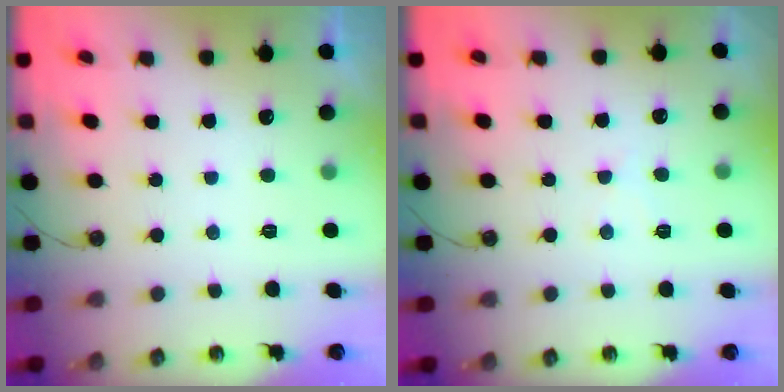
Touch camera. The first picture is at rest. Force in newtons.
{"total": 5.6, "press": 5.5, "slide": 1.0}